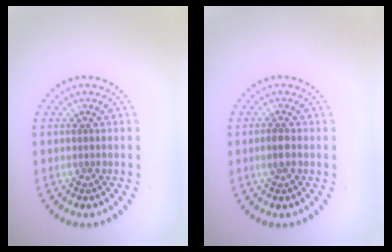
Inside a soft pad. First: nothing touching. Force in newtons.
{"total": 1.3, "press": 1.3, "slide": 0.3}